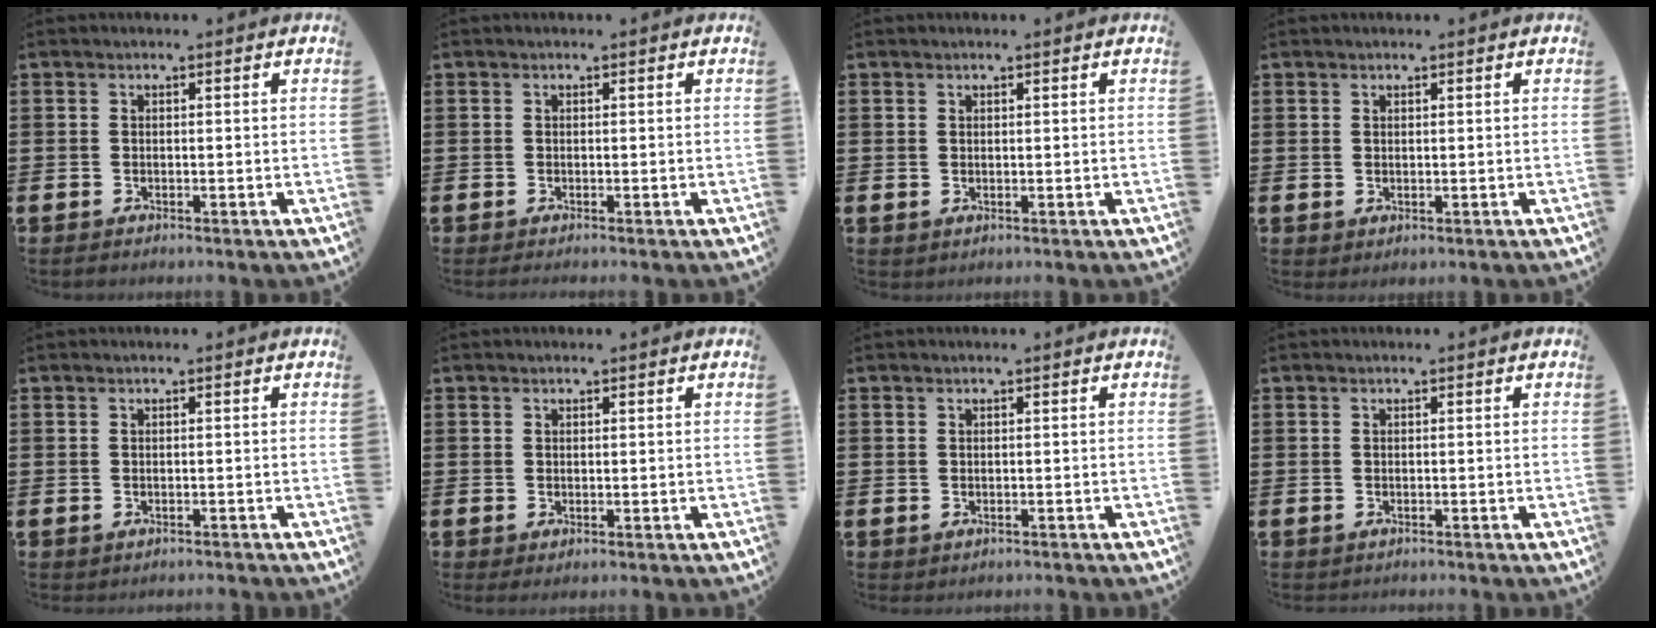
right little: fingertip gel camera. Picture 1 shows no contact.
{"total": 0.7, "force": [-0.6, 0.0, 0.3], "torque": [-0.006, -0.002, -0.011]}
{"total": 0.0}
{"total": 0.0}
{"total": 0.0}
{"total": 0.5, "force": [0.4, 0.0, 0.3], "torque": [-0.004, 0.002, 0.008]}
{"total": 0.0}
{"total": 0.6, "force": [-0.6, 0.0, 0.0], "torque": [0.000, -0.003, -0.012]}